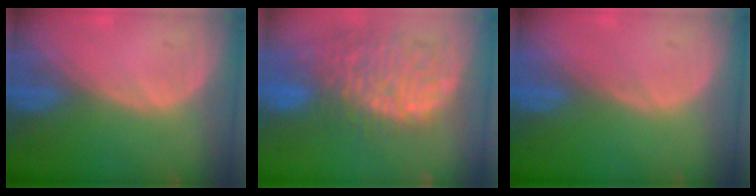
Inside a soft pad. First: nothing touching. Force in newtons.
{"total": 12.7, "press": 11.1, "slide": 6.1}
{"total": 0.0}